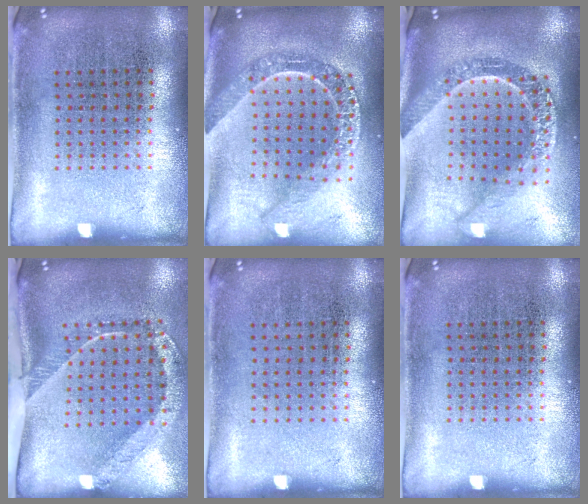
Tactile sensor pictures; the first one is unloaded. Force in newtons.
{"total": 2.3, "press": 2.0, "slide": 1.2}
{"total": 2.7, "press": 2.2, "slide": 1.6}
{"total": 2.5, "press": 1.6, "slide": 1.9}
{"total": 0.0}
{"total": 0.0}